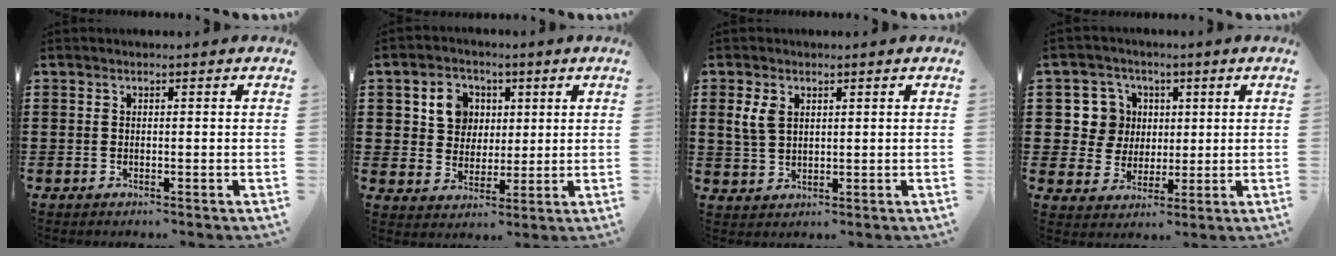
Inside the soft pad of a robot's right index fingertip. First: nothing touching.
{"total": 6.3, "force": [2.2, 5.6, 2.0], "torque": [-0.052, 0.013, 0.035]}
{"total": 3.6, "force": [1.6, 2.3, 2.2], "torque": [-0.052, 0.009, 0.029]}
{"total": 7.0, "force": [1.7, 6.7, 1.1], "torque": [-0.049, 0.013, 0.034]}